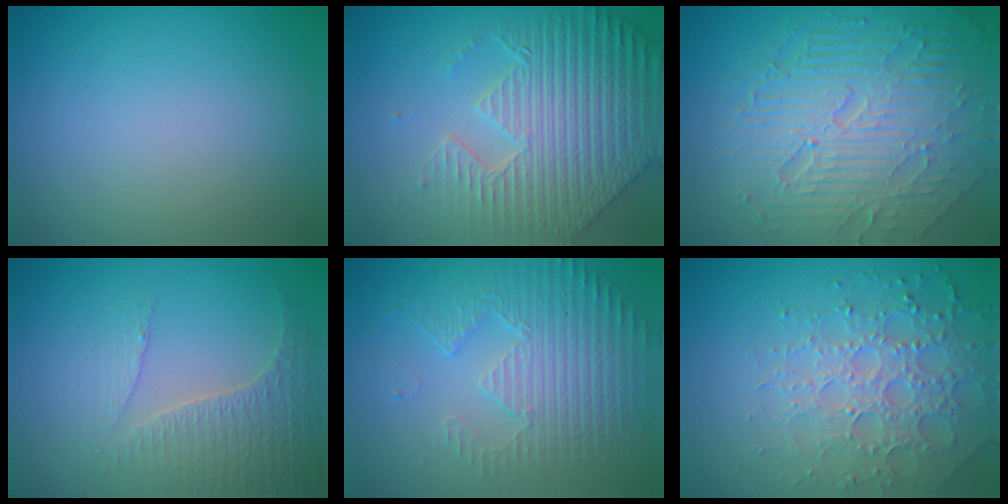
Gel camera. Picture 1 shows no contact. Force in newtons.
{"total": 8.8, "press": 6.3, "slide": 6.1}
{"total": 9.7, "press": 6.2, "slide": 7.4}
{"total": 3.4, "press": 3.2, "slide": 1.4}
{"total": 5.5, "press": 3.6, "slide": 4.1}
{"total": 4.3, "press": 4.2, "slide": 0.9}